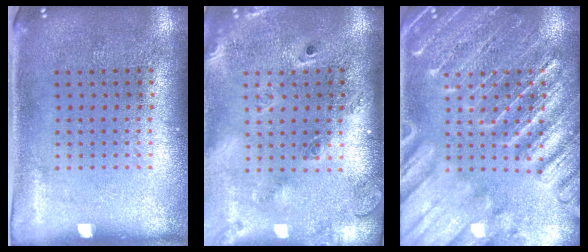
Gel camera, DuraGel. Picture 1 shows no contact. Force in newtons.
{"total": 2.5, "press": 1.8, "slide": 1.7}
{"total": 5.5, "press": 5.4, "slide": 0.7}